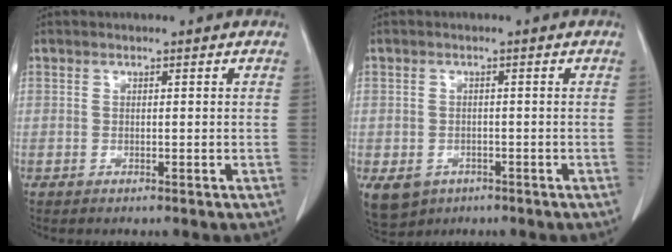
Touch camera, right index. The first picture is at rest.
{"total": 8.6, "force": [-4.1, 7.0, 2.9], "torque": [-0.078, -0.004, -0.054]}